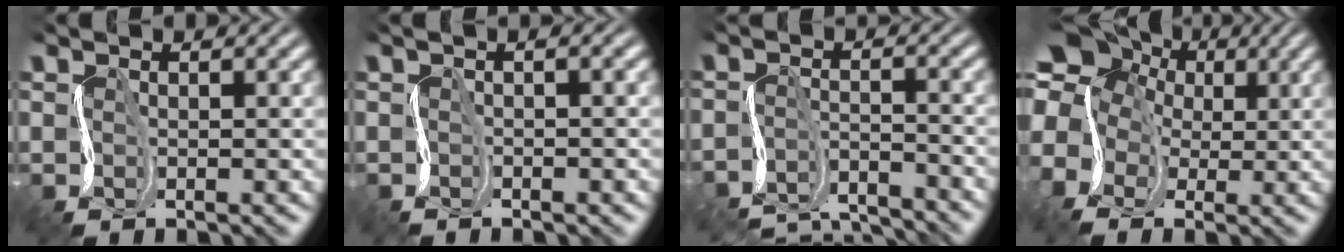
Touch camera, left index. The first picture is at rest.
{"total": 1.2, "force": [-0.1, 0.3, 1.2], "torque": [-0.013, 0.005, -0.007]}
{"total": 6.1, "force": [-5.9, 0.7, 1.1], "torque": [-0.014, -0.003, -0.103]}
{"total": 12.2, "force": [2.4, 10.5, 5.7], "torque": [-0.141, 0.047, -0.009]}